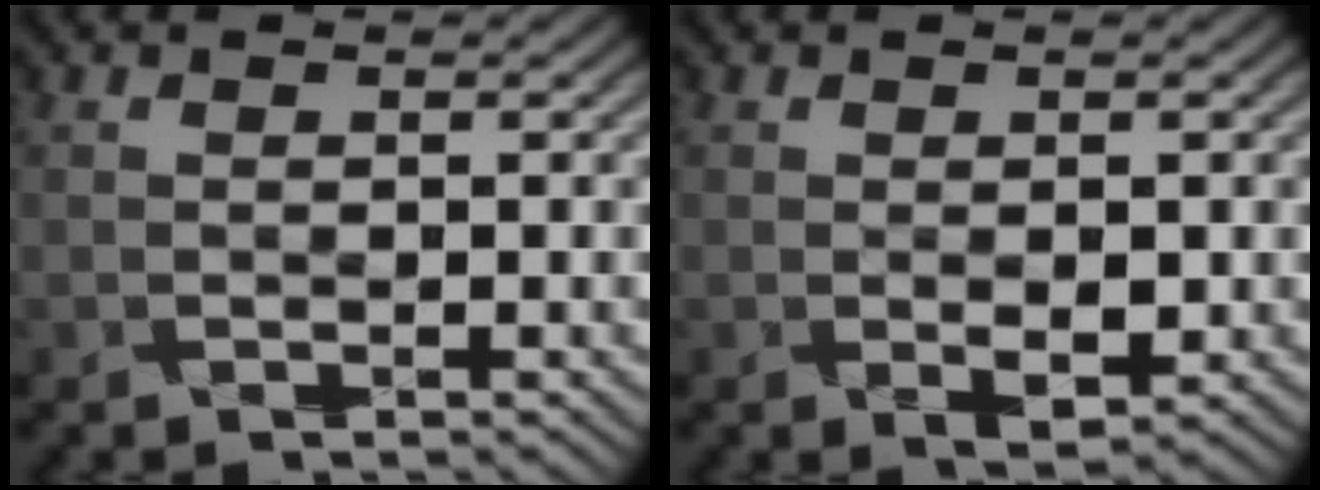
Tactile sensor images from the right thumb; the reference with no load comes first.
{"total": 2.1, "force": [-0.2, 0.9, 1.9], "torque": [-0.037, -0.005, 0.006]}